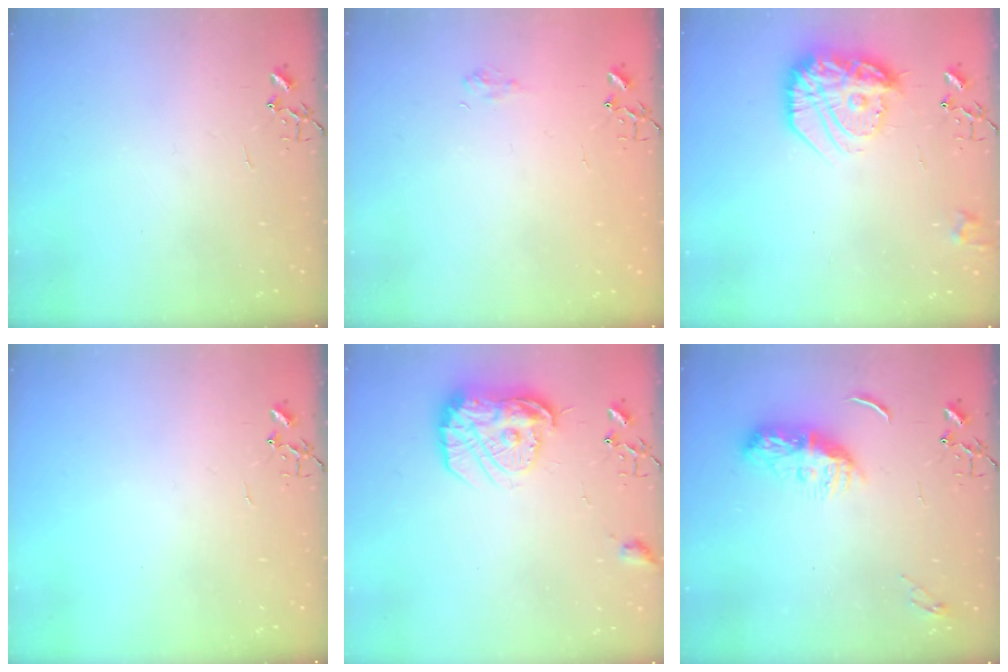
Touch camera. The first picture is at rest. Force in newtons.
{"total": 5.7, "press": 5.6, "slide": 0.7}
{"total": 17.9, "press": 17.9, "slide": 0.7}
{"total": 0.0}
{"total": 15.7, "press": 15.6, "slide": 1.4}
{"total": 10.1, "press": 10.1, "slide": 0.1}